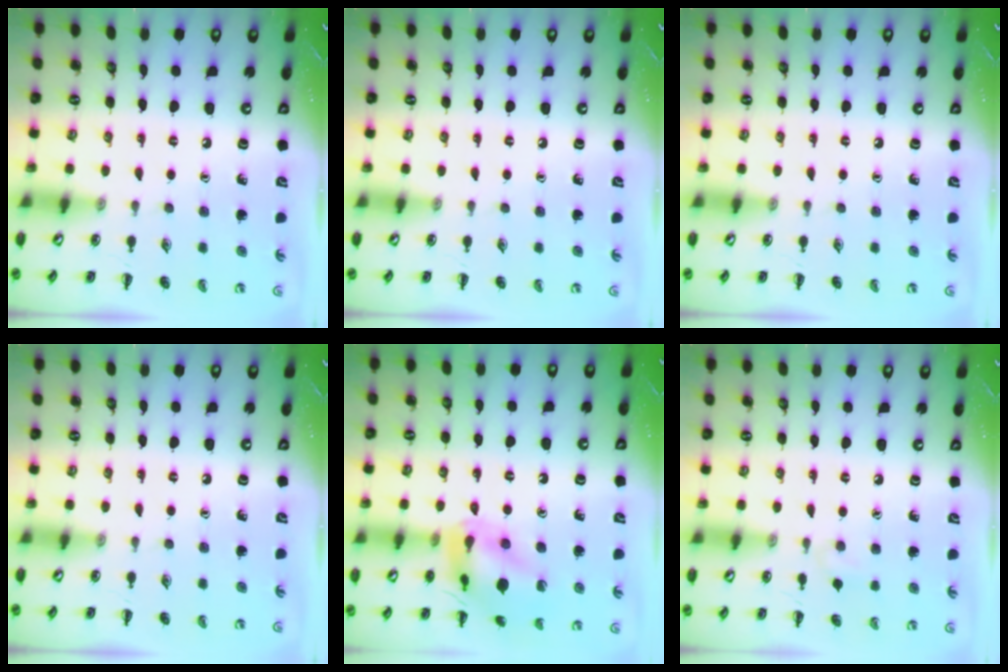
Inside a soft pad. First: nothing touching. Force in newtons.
{"total": 0.0}
{"total": 0.0}
{"total": 0.0}
{"total": 14.6, "press": 14.5, "slide": 1.6}
{"total": 3.7, "press": 3.4, "slide": 1.4}